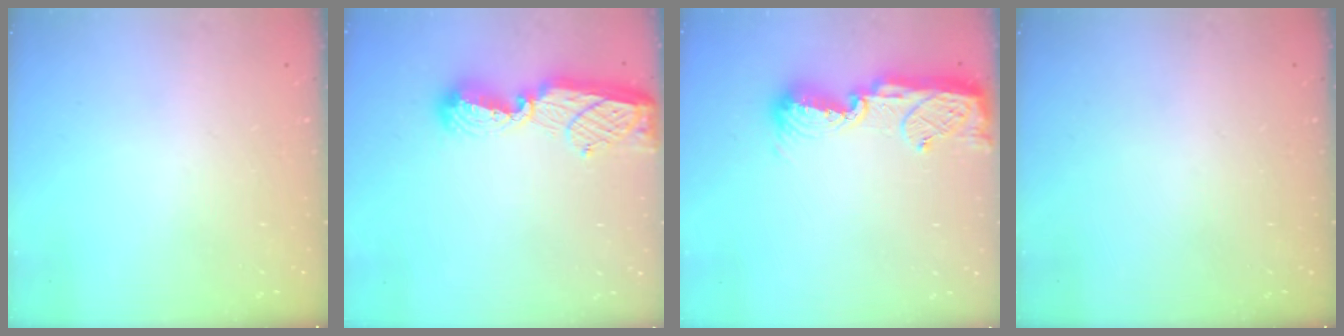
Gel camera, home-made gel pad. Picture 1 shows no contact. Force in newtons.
{"total": 10.7, "press": 10.7, "slide": 1.0}
{"total": 11.6, "press": 11.5, "slide": 1.1}
{"total": 0.0}